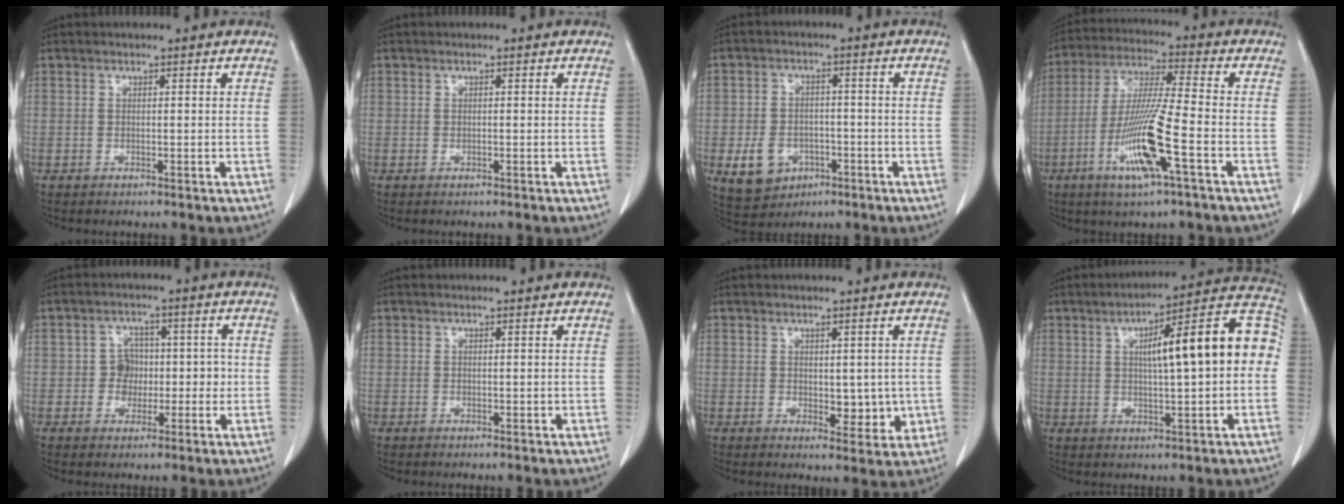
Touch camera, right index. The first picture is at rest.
{"total": 0.0}
{"total": 7.2, "force": [-2.7, 5.7, 3.4], "torque": [-0.070, 0.006, -0.030]}
{"total": 13.0, "force": [-4.9, 0.1, 12.0], "torque": [-0.243, -0.014, -0.093]}
{"total": 4.6, "force": [-0.3, 4.3, 1.5], "torque": [-0.004, 0.024, -0.001]}
{"total": 0.0}
{"total": 4.5, "force": [-0.1, 2.6, 3.7], "torque": [-0.038, -0.007, 0.010]}
{"total": 16.1, "force": [1.9, 2.9, 15.7], "torque": [-0.217, 0.048, 0.025]}